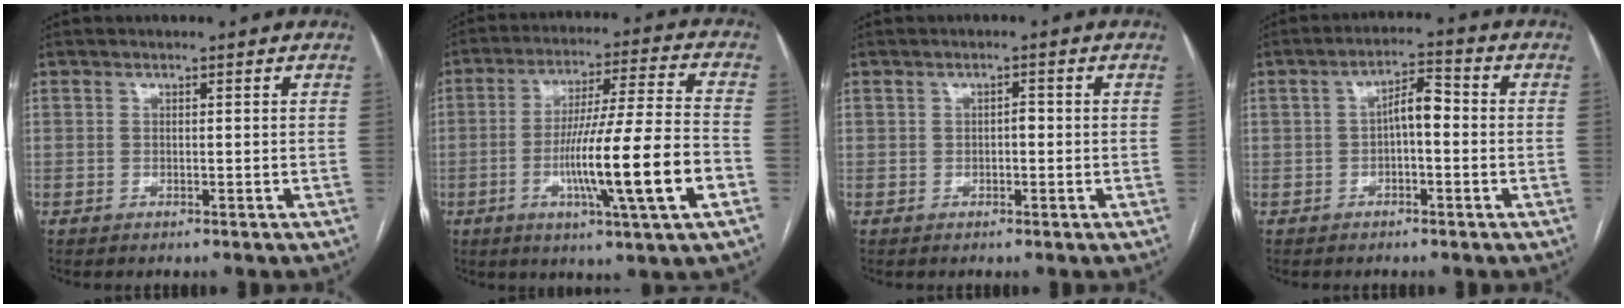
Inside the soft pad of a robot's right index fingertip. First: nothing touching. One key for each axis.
{"total": 17.1, "fx": -5.0, "fy": -0.3, "fz": 16.3, "tx": -0.282, "ty": -0.008, "tz": -0.084}
{"total": 1.4, "fx": 0.0, "fy": 0.8, "fz": 1.1, "tx": -0.017, "ty": 0.007, "tz": -0.002}
{"total": 4.8, "fx": -0.2, "fy": 1.9, "fz": 4.4, "tx": -0.079, "ty": 0.023, "tz": -0.005}